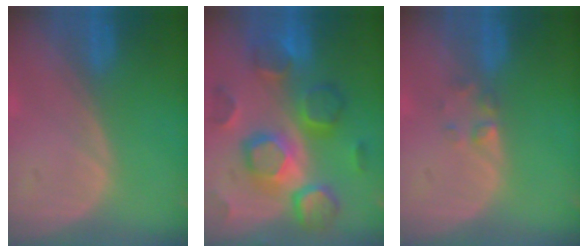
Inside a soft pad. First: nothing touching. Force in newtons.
{"total": 11.5, "press": 11.4, "slide": 1.0}
{"total": 1.7, "press": 1.7, "slide": 0.2}